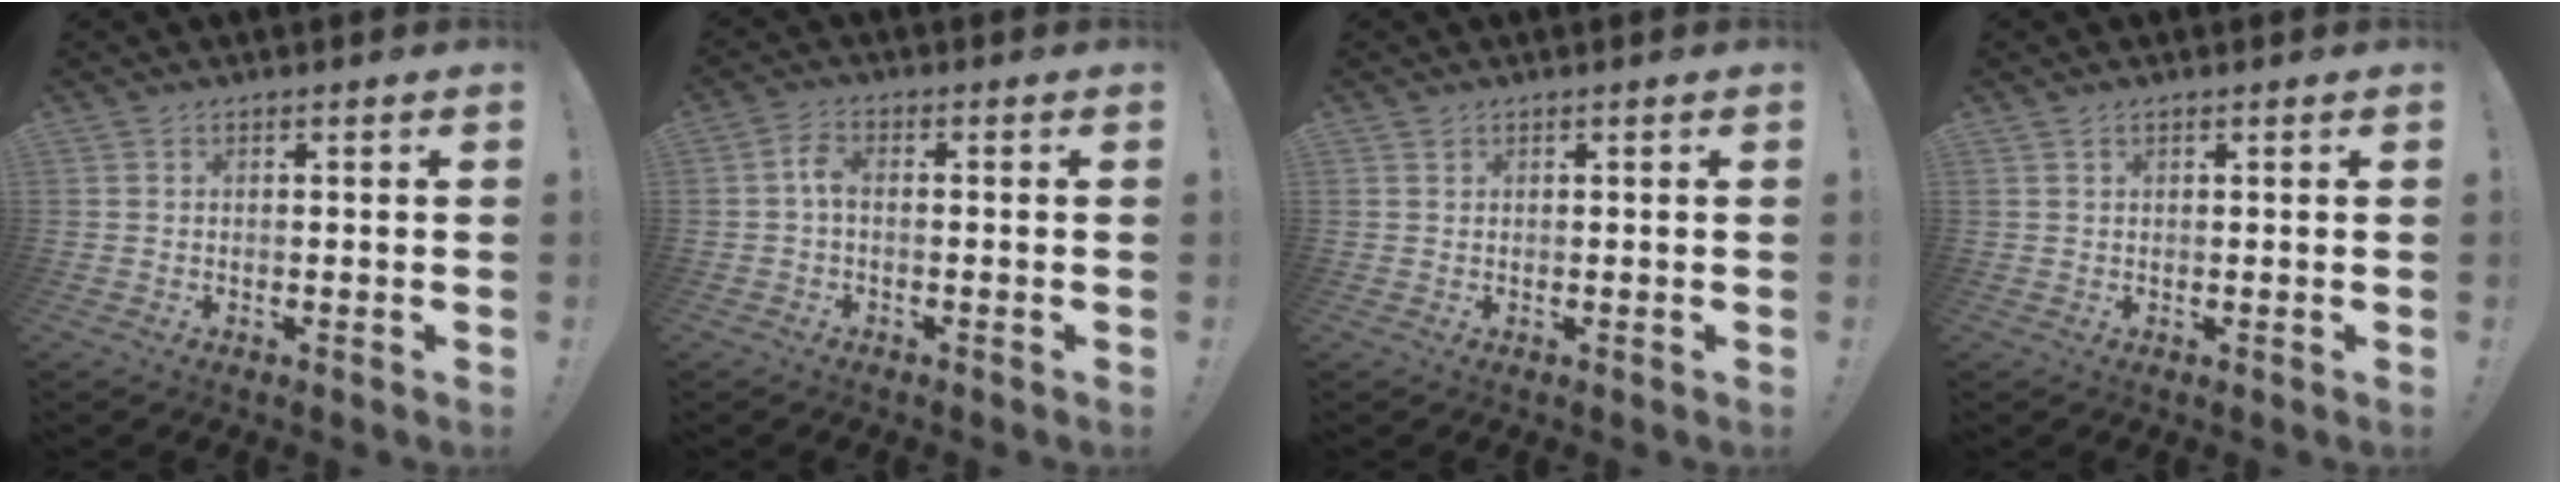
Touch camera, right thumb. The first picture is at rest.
{"total": 3.6, "force": [-0.4, 1.7, 3.2], "torque": [-0.066, 0.010, -0.008]}
{"total": 0.7, "force": [0.6, 0.4, 0.2], "torque": [0.003, -0.003, 0.011]}
{"total": 0.9, "force": [0.7, 0.5, 0.4], "torque": [-0.005, -0.001, 0.013]}